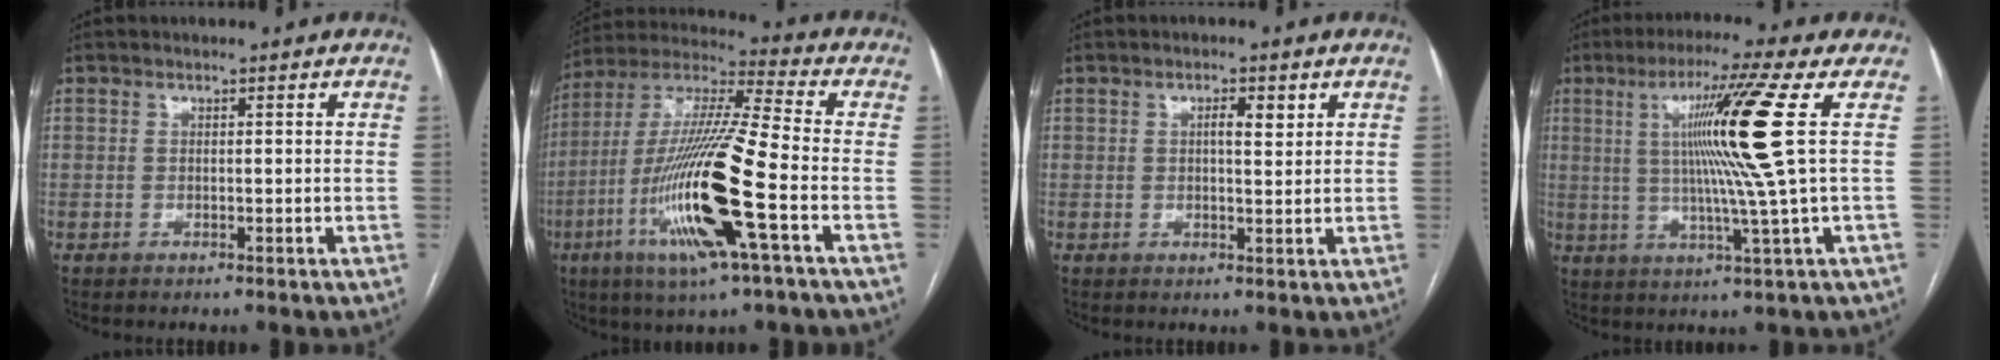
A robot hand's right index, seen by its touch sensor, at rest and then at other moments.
{"total": 19.6, "force": [-6.2, 0.6, 18.6], "torque": [-0.389, -0.022, -0.122]}
{"total": 2.8, "force": [1.2, 0.8, 2.3], "torque": [-0.040, -0.001, 0.019]}
{"total": 13.0, "force": [2.7, -3.2, 12.3], "torque": [-0.207, 0.000, 0.048]}